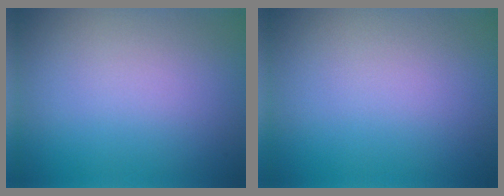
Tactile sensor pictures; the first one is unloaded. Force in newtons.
{"total": 0.0}